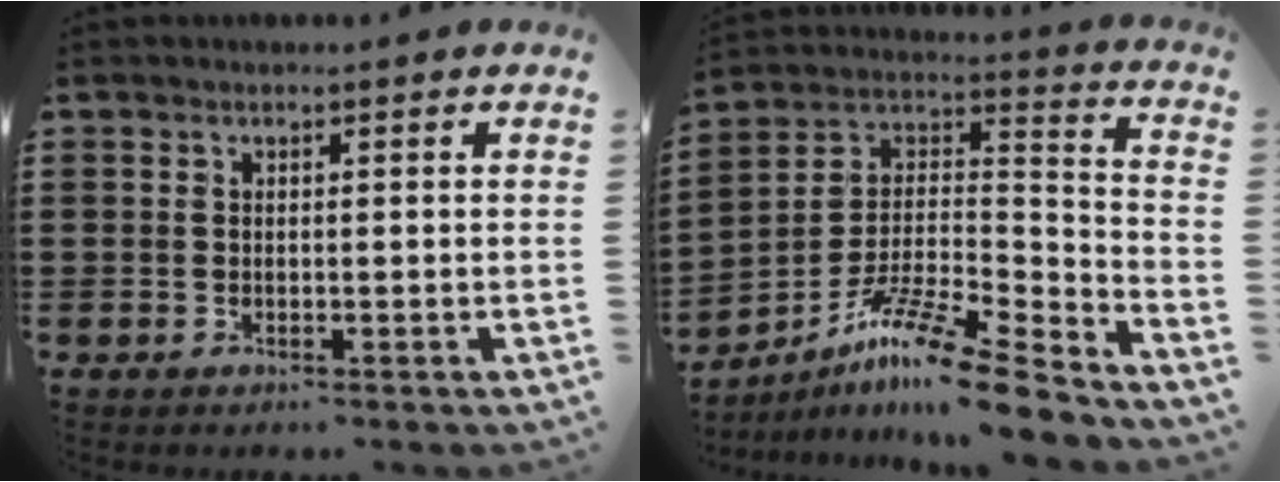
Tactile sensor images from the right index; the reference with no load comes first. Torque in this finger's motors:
{"motor_torque": [0.93, 0.79, 0.64, 0.14]}